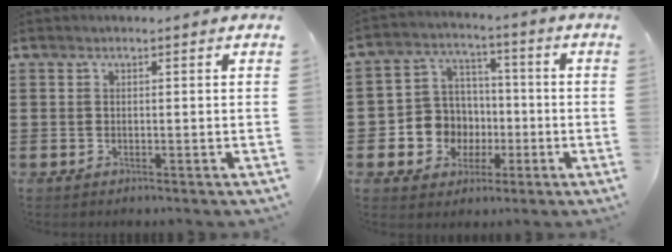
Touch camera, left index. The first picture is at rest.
{"total": 8.0, "force": [-1.4, 7.6, 1.8], "torque": [-0.073, 0.011, -0.020]}